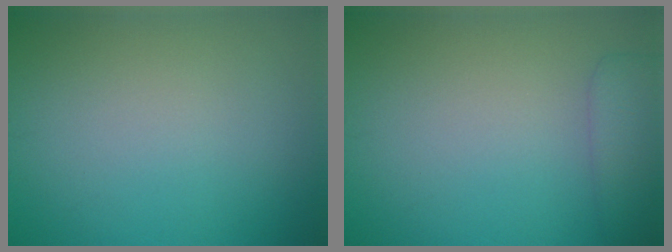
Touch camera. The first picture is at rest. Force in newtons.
{"total": 2.8, "press": 2.8, "slide": 0.1}